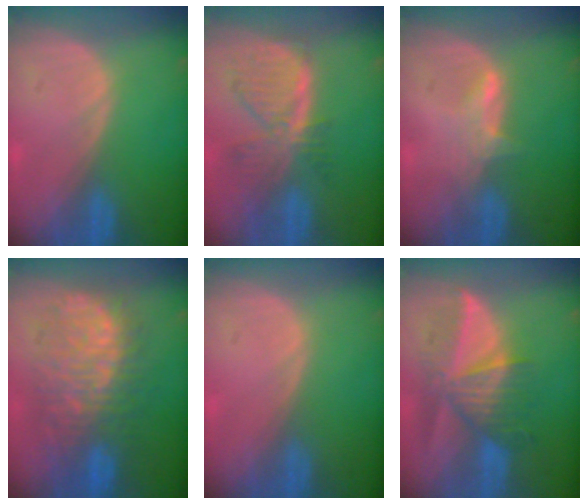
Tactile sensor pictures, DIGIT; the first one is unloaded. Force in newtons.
{"total": 8.2, "press": 7.1, "slide": 4.0}
{"total": 2.9, "press": 2.9, "slide": 0.4}
{"total": 11.9, "press": 11.8, "slide": 1.4}
{"total": 0.0}
{"total": 8.4, "press": 7.9, "slide": 3.0}